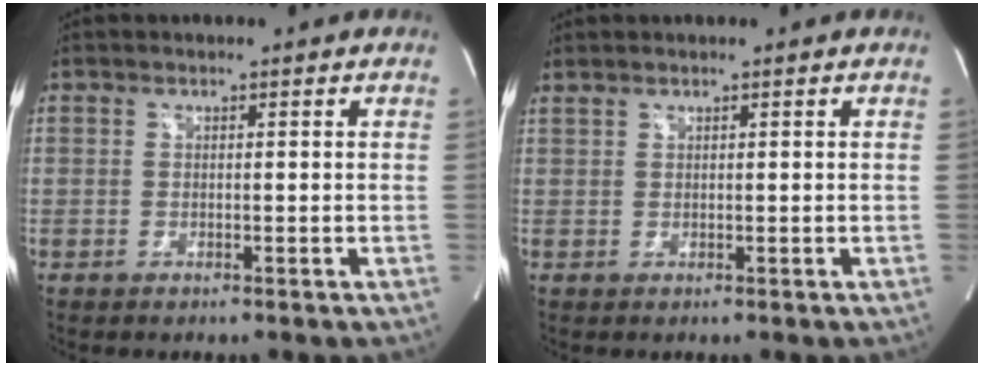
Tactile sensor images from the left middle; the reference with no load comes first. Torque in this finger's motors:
{"motor_torque": [0.76, -0.59, 0.69, 0.17]}